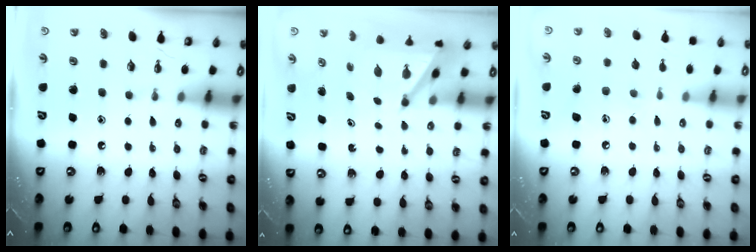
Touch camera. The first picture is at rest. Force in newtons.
{"total": 6.1, "press": 6.1, "slide": 0.3}
{"total": 7.8, "press": 7.7, "slide": 0.5}